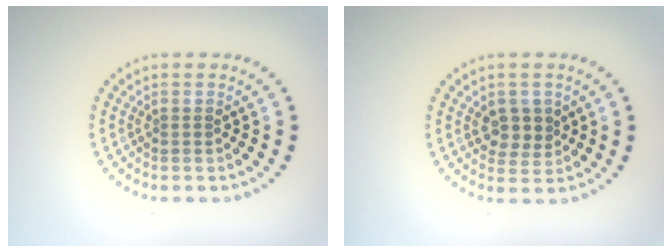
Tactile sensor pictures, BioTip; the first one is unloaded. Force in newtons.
{"total": 2.5, "press": 2.3, "slide": 0.9}